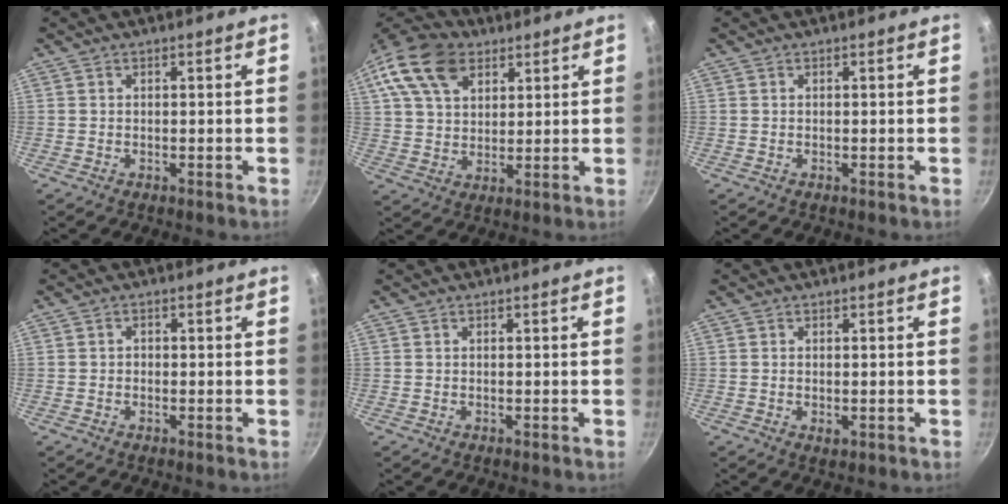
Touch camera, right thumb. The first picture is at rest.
{"total": 16.7, "force": [8.1, 11.1, 9.5], "torque": [-0.177, 0.011, 0.143]}
{"total": 0.0}
{"total": 0.9, "force": [-0.2, 0.8, 0.4], "torque": [-0.005, 0.004, -0.004]}
{"total": 0.0}
{"total": 1.3, "force": [-0.2, 0.7, 1.1], "torque": [-0.018, -0.004, -0.002]}